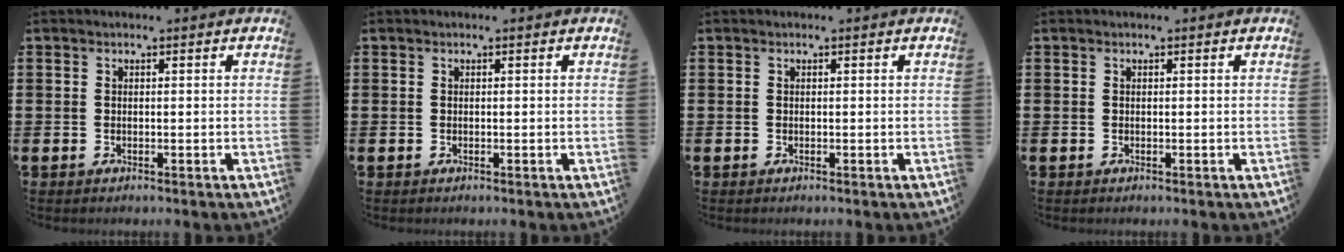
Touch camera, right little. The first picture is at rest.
{"total": 0.0}
{"total": 0.0}
{"total": 0.0}